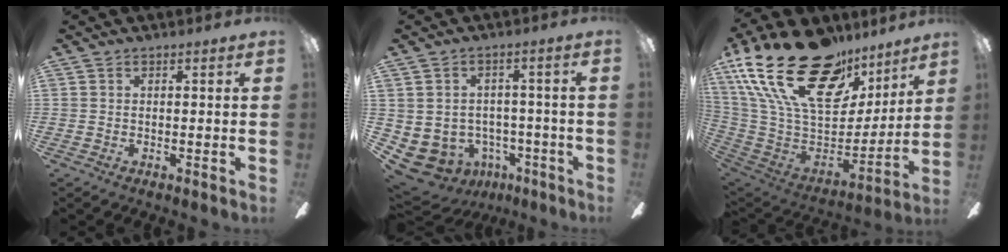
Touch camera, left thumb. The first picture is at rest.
{"total": 7.3, "force": [-4.2, 5.5, 2.1], "torque": [-0.066, 0.019, -0.071]}
{"total": 30.3, "force": [17.5, 15.8, 19.1], "torque": [-0.357, -0.106, 0.328]}